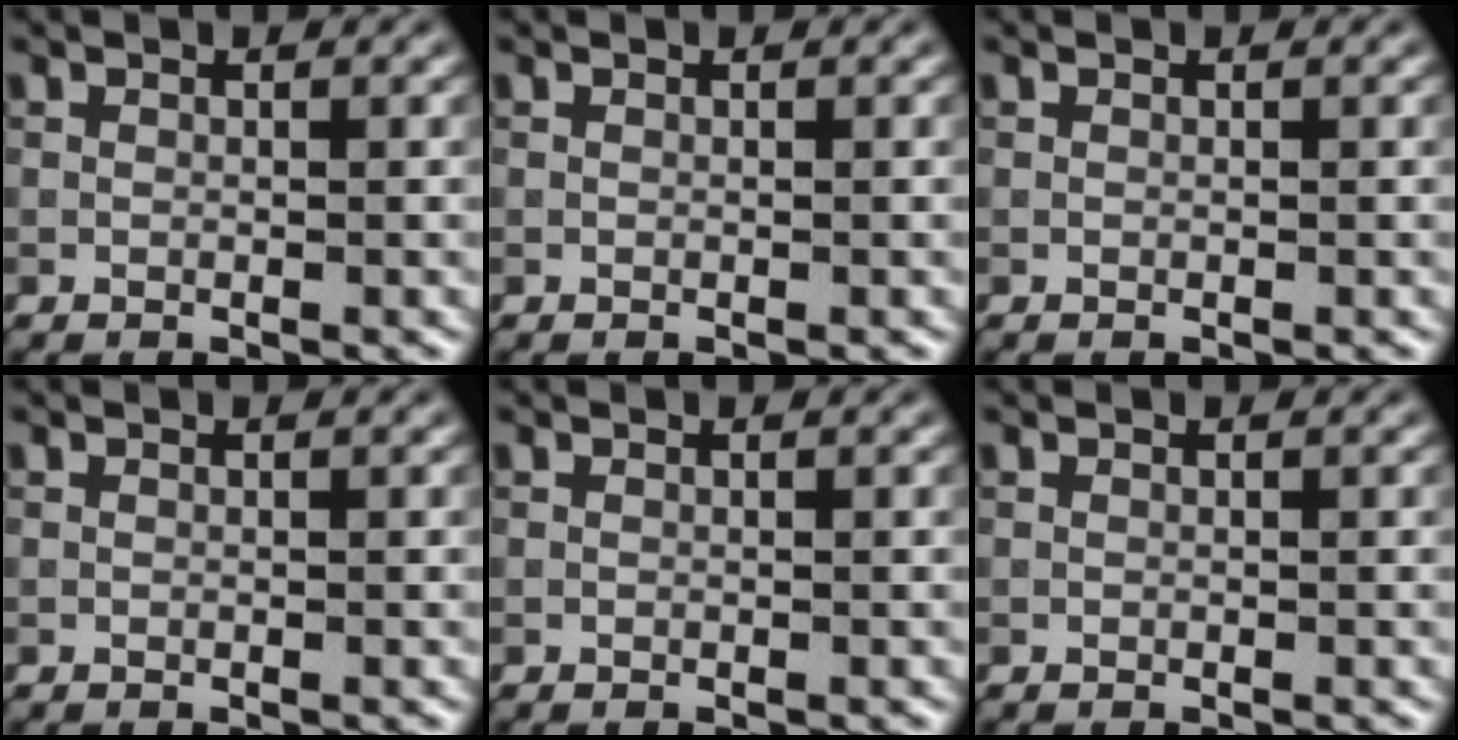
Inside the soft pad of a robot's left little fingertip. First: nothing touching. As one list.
[{"total": 0.0}, {"total": 0.0}, {"total": 0.0}, {"total": 0.0}, {"total": 0.0}]